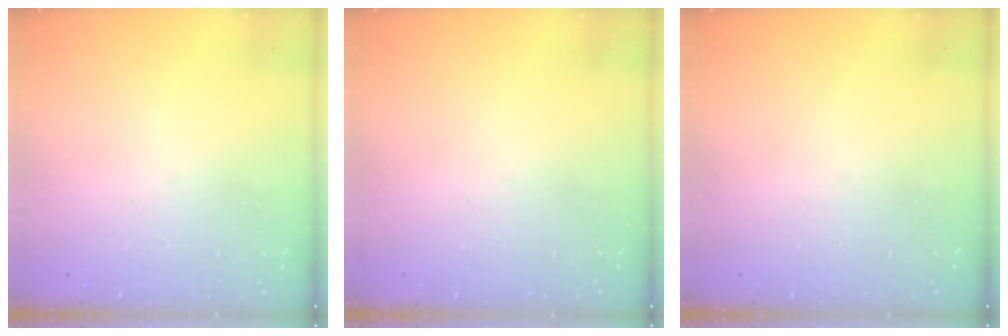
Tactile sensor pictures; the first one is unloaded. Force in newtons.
{"total": 2.8, "press": 2.2, "slide": 1.7}
{"total": 13.4, "press": 3.0, "slide": 13.1}